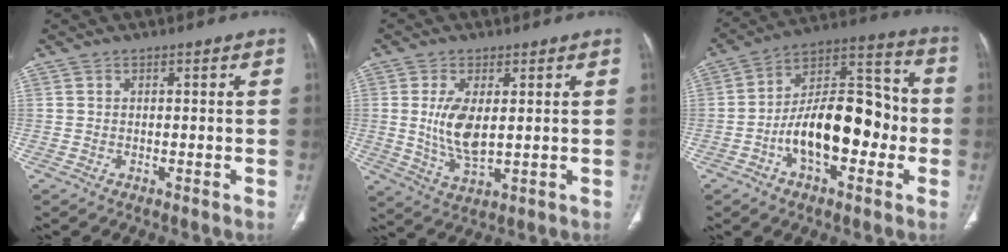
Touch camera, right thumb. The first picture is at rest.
{"total": 8.1, "force": [1.0, 3.6, 7.2], "torque": [-0.148, -0.018, 0.029]}
{"total": 19.0, "force": [-4.1, 10.1, 15.5], "torque": [-0.223, 0.050, -0.072]}